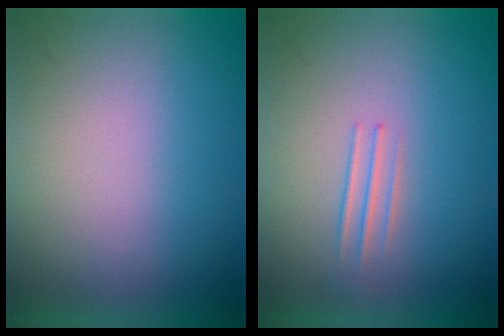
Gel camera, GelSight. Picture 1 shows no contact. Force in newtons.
{"total": 1.4}